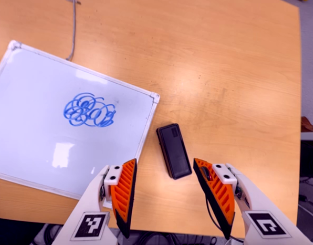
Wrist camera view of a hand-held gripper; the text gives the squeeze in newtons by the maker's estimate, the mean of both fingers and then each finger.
{"total": 0.0}